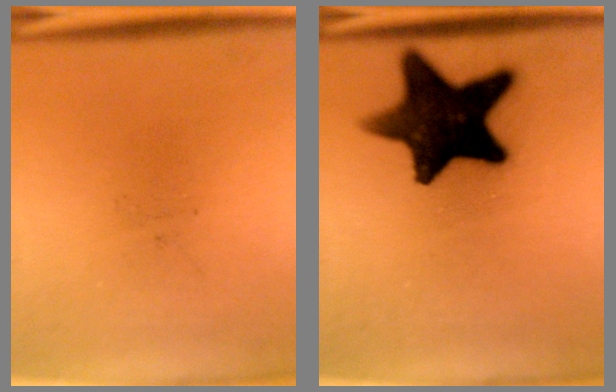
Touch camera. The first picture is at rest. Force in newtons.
{"total": 15.9}